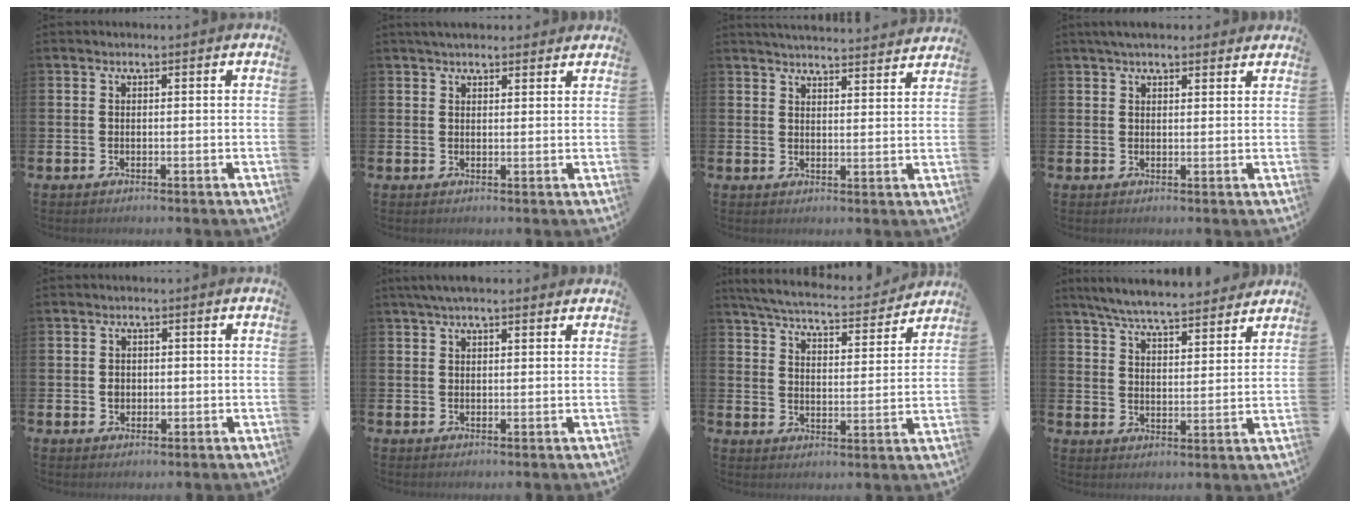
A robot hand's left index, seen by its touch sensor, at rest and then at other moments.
{"total": 2.9, "force": [2.7, 0.7, 0.6], "torque": [-0.008, -0.007, 0.048]}
{"total": 4.3, "force": [4.3, -0.3, 0.2], "torque": [-0.011, -0.032, 0.075]}
{"total": 3.1, "force": [2.8, 0.8, 1.0], "torque": [-0.023, -0.003, 0.051]}
{"total": 1.6, "force": [0.1, 1.4, 0.8], "torque": [0.000, 0.003, -0.005]}
{"total": 3.1, "force": [2.4, 0.8, 1.7], "torque": [-0.036, 0.002, 0.044]}
{"total": 5.9, "force": [5.7, 0.7, 1.6], "torque": [-0.059, -0.040, 0.096]}
{"total": 7.0, "force": [6.7, 0.7, 1.9], "torque": [-0.057, -0.039, 0.120]}